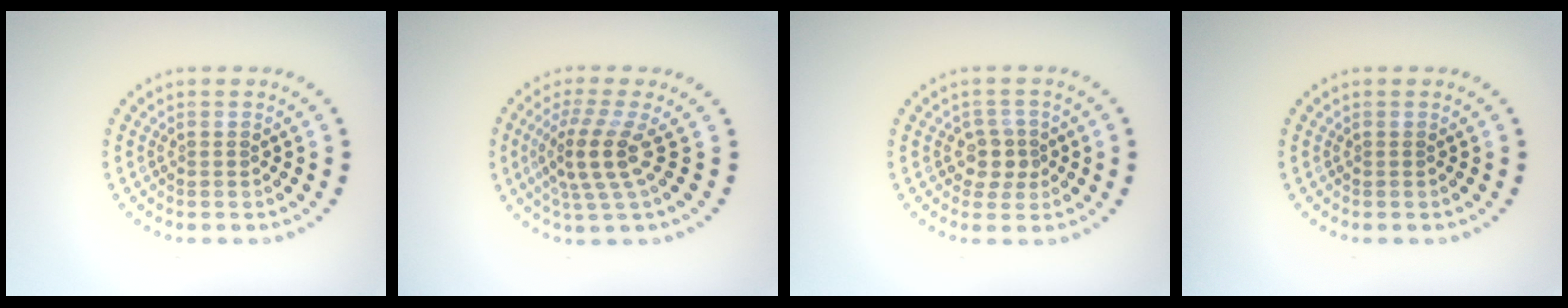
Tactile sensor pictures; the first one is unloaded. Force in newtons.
{"total": 3.9, "press": 2.8, "slide": 2.7}
{"total": 2.4, "press": 2.1, "slide": 1.2}
{"total": 0.0}